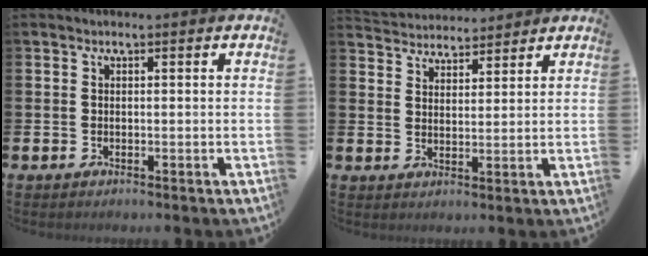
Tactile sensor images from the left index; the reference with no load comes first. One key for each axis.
{"total": 4.2, "fx": 4.0, "fy": 0.9, "fz": -0.5, "tx": -0.008, "ty": -0.021, "tz": 0.074}